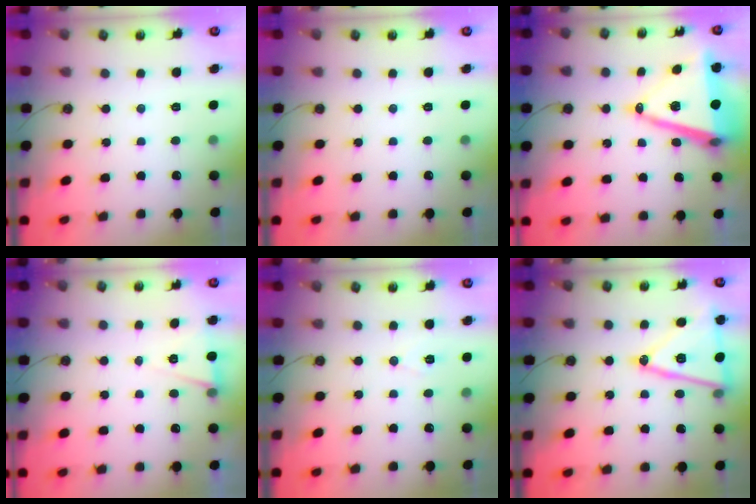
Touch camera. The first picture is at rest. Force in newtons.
{"total": 2.0, "press": 0.4, "slide": 2.0}
{"total": 16.3, "press": 15.8, "slide": 4.0}
{"total": 5.7, "press": 3.3, "slide": 4.6}
{"total": 6.0, "press": 4.0, "slide": 4.5}
{"total": 18.1, "press": 17.7, "slide": 3.5}